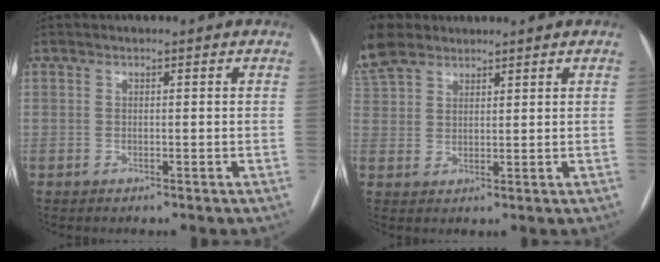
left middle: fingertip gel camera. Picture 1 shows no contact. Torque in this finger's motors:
{"motor_torque": [0.54, -0.17, 1.05, 0.21]}